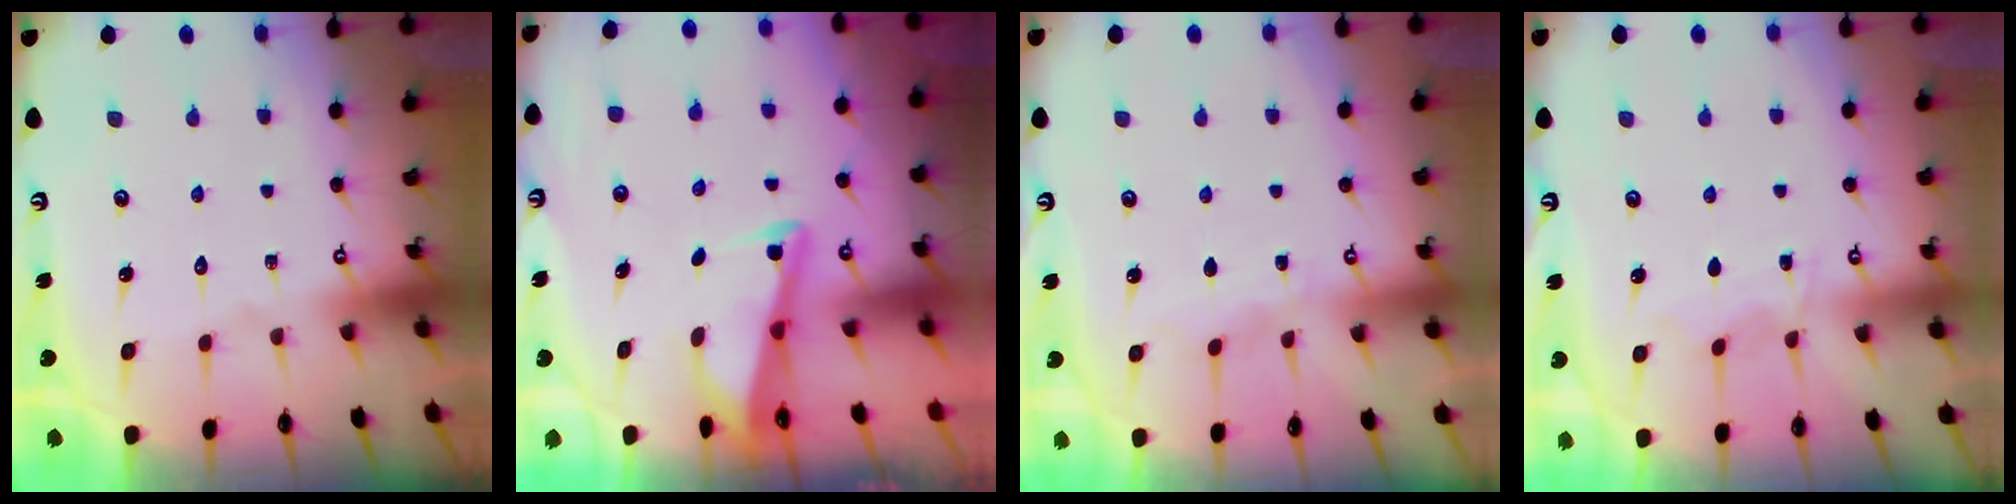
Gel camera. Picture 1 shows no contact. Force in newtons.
{"total": 2.7, "press": 2.7, "slide": 0.3}
{"total": 3.9, "press": 3.9, "slide": 0.6}
{"total": 4.3, "press": 4.3, "slide": 0.4}